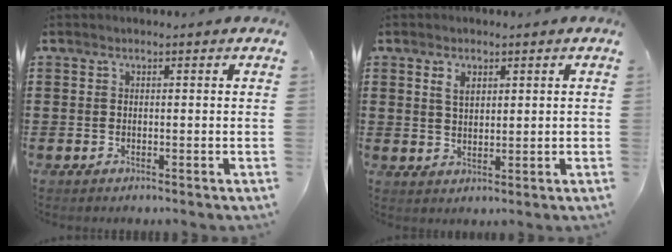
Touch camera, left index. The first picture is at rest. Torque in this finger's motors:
{"motor_torque": [0.61, -0.57, 0.07, 0.06]}